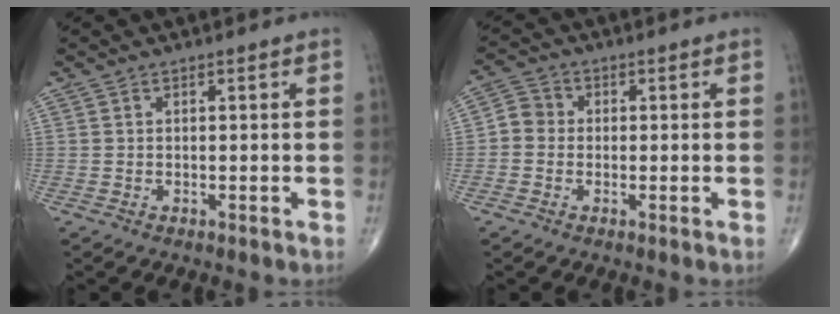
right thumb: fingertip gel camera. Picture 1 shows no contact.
{"total": 3.7, "force": [-0.5, 3.4, 1.4], "torque": [-0.010, 0.010, -0.021]}